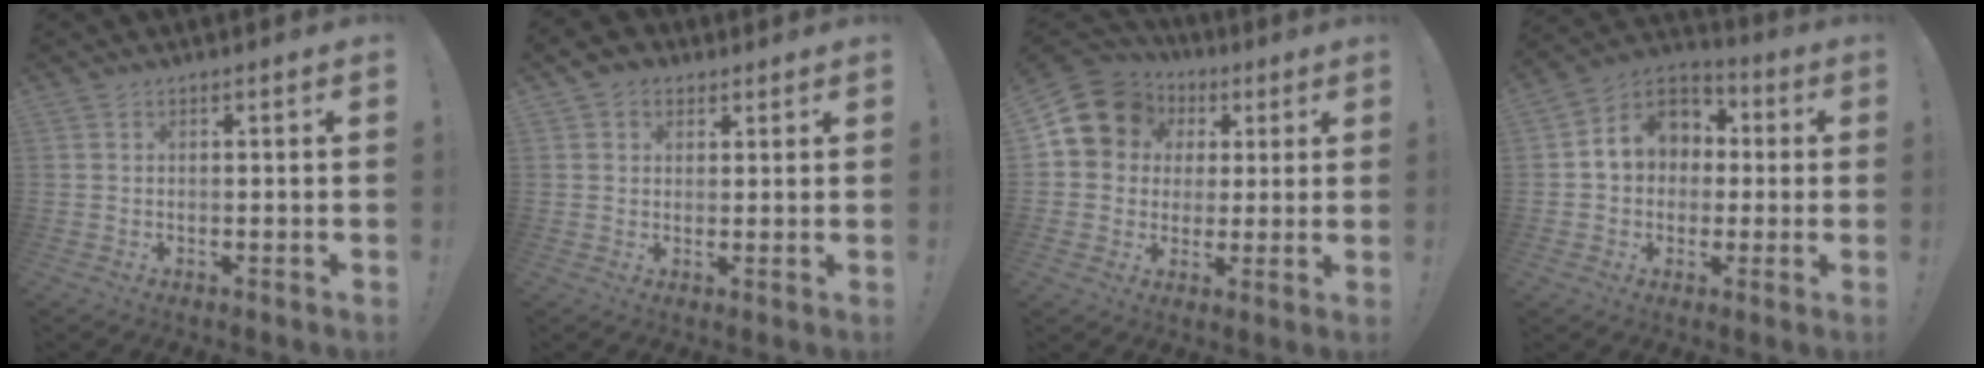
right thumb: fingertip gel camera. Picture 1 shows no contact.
{"total": 4.8, "force": [2.4, 3.8, 1.7], "torque": [-0.028, -0.003, 0.047]}
{"total": 11.6, "force": [3.7, 10.3, 3.9], "torque": [-0.063, -0.011, 0.081]}
{"total": 11.8, "force": [2.0, 10.2, 5.7], "torque": [-0.071, 0.002, 0.043]}